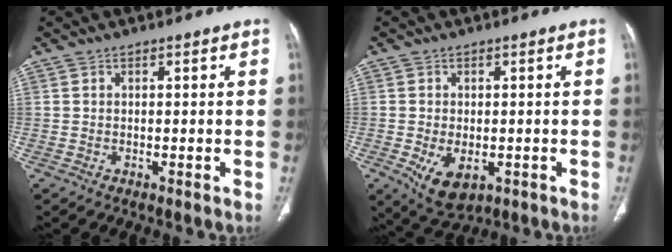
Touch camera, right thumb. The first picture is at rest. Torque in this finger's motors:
{"motor_torque": [-0.45, 0.61, 0.39, 0.47, 0.19]}